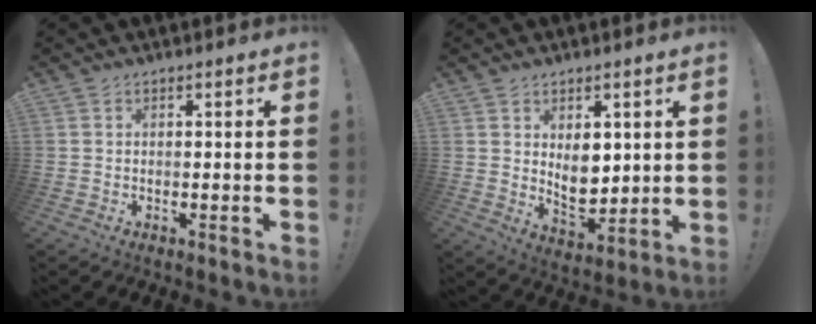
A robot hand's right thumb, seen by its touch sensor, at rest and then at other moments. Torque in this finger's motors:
{"motor_torque": [-0.22, 0.13, 0.30, 0.29, 0.05]}